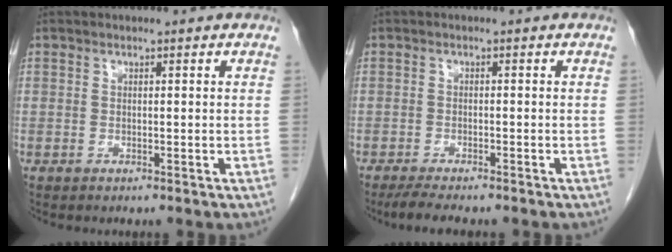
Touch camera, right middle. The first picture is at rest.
{"total": 4.7, "force": [-3.9, 0.7, 2.5], "torque": [-0.043, -0.011, -0.059]}